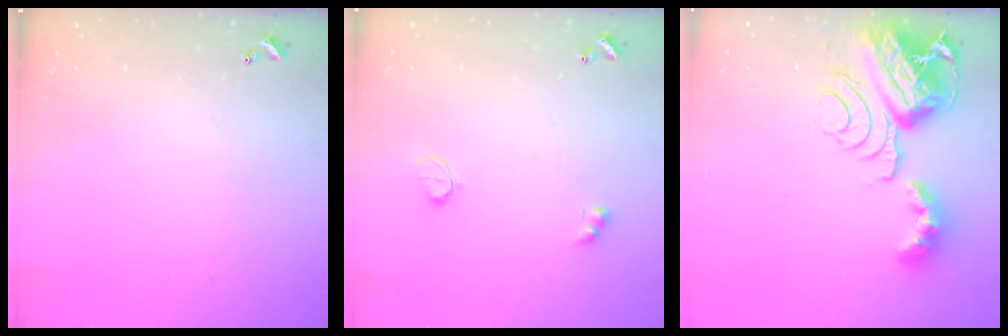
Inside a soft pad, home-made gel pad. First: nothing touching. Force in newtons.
{"total": 2.5, "press": 2.4, "slide": 0.5}
{"total": 12.7, "press": 12.6, "slide": 1.5}